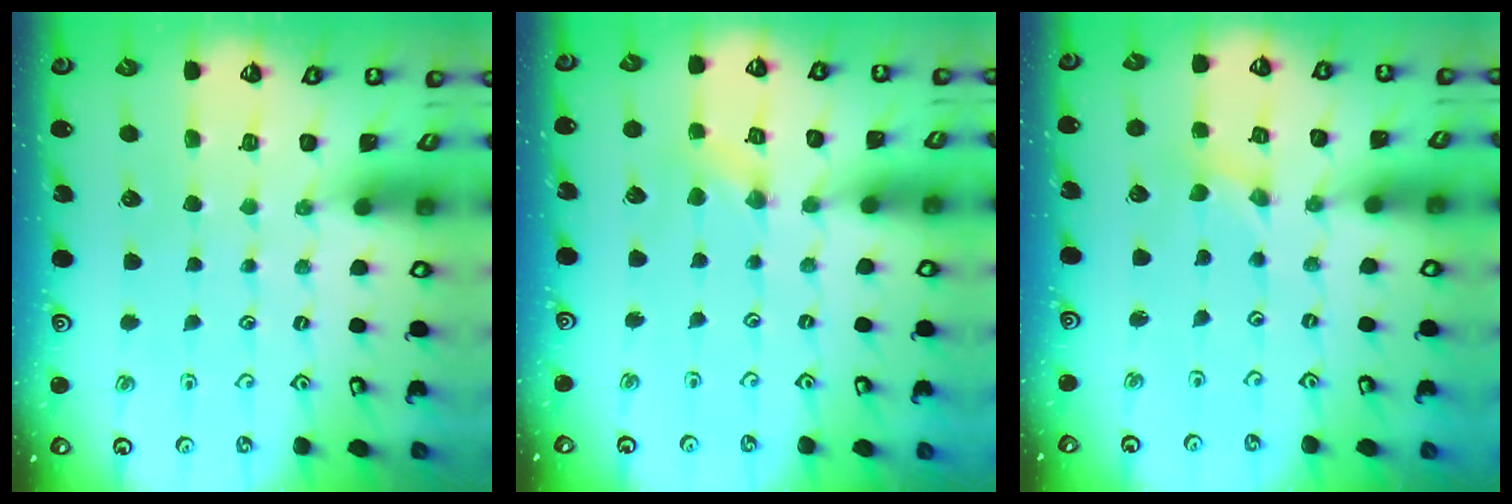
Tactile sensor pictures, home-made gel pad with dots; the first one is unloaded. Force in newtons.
{"total": 1.9, "press": 1.9, "slide": 0.5}
{"total": 0.0}